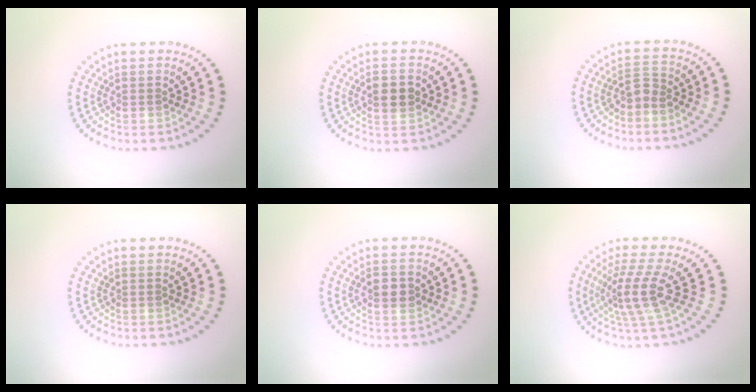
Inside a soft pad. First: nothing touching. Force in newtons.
{"total": 2.8, "press": 2.8, "slide": 0.1}
{"total": 1.9, "press": 1.4, "slide": 1.3}
{"total": 0.0}
{"total": 2.4, "press": 2.4, "slide": 0.0}
{"total": 4.0, "press": 3.0, "slide": 2.7}